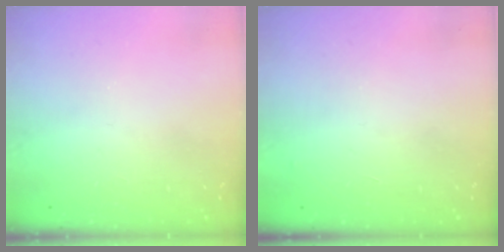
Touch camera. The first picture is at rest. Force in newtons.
{"total": 2.9, "press": 2.9, "slide": 0.1}